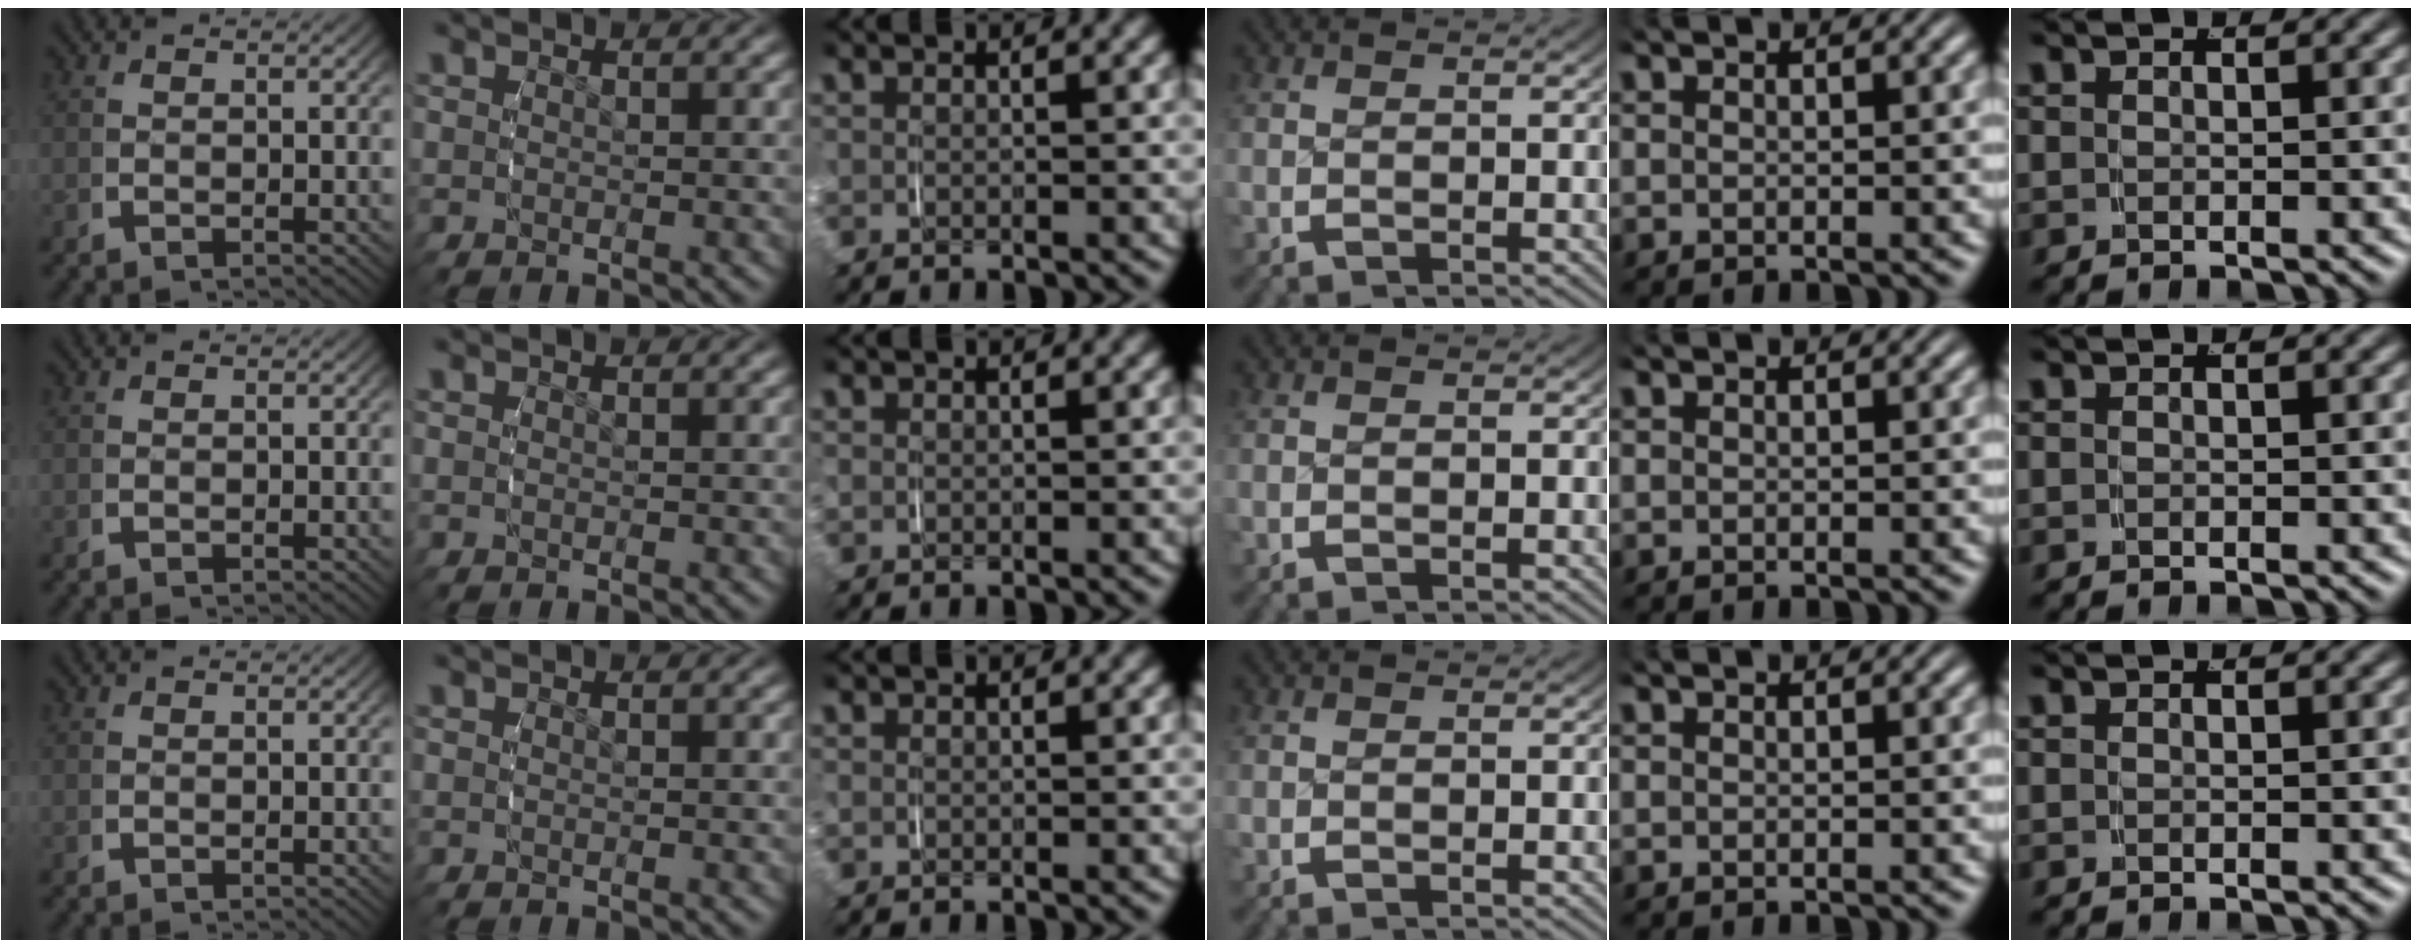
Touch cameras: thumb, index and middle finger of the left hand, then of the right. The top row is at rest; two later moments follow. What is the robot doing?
{"motion": "grasp_and_lifting", "object": "paper towel"}